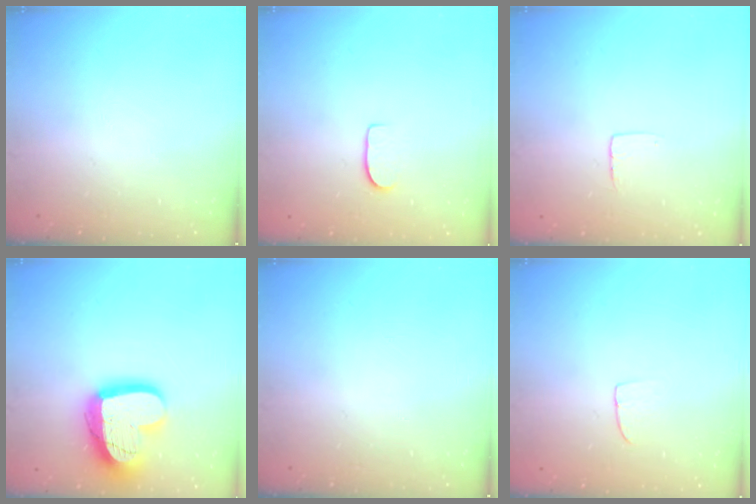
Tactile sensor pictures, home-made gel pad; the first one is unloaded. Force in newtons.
{"total": 5.5, "press": 5.5, "slide": 0.5}
{"total": 4.5, "press": 4.5, "slide": 0.4}
{"total": 20.4, "press": 20.3, "slide": 1.7}
{"total": 0.0}
{"total": 4.2, "press": 4.2, "slide": 0.3}